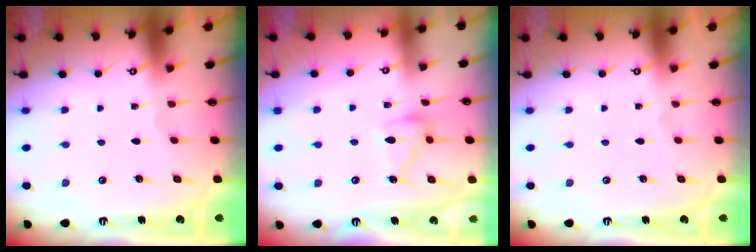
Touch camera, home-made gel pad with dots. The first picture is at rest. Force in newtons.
{"total": 12.1, "press": 12.1, "slide": 0.3}
{"total": 0.0}